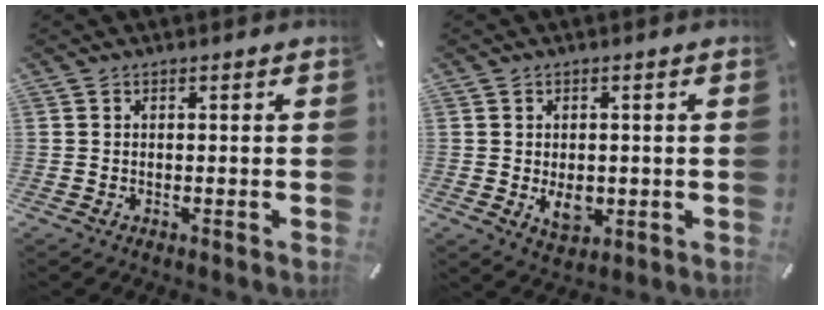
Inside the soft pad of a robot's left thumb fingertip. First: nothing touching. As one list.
[{"total": 5.3, "force": [-0.8, 3.8, 3.7], "torque": [-0.059, -0.006, -0.013]}]